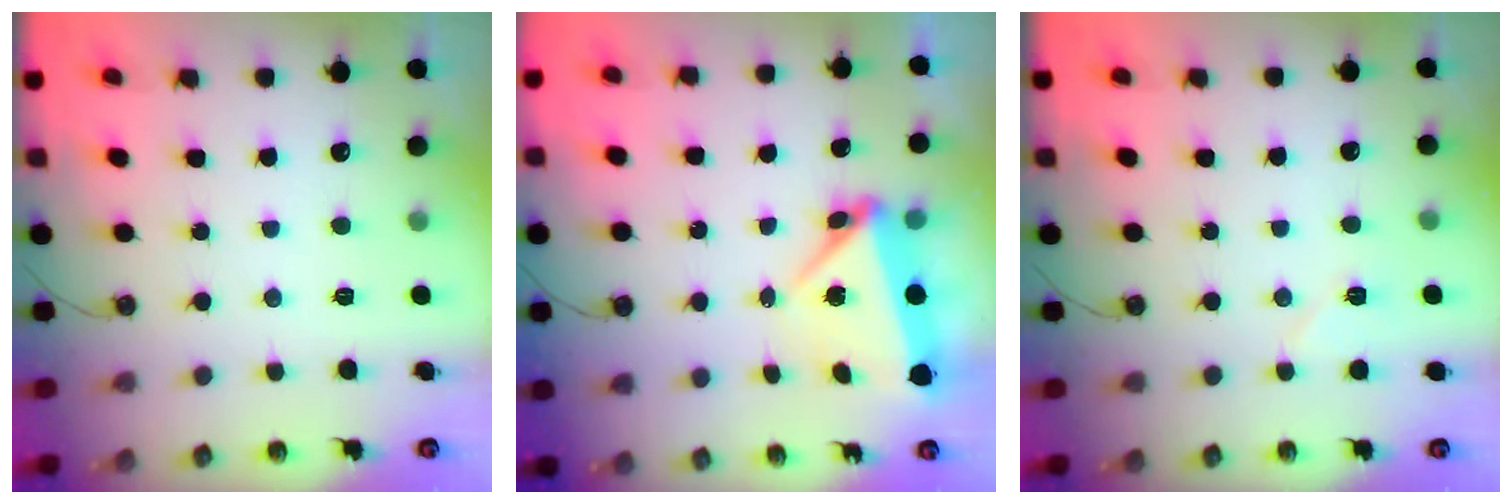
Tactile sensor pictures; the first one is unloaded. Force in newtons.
{"total": 11.3, "press": 7.2, "slide": 8.7}
{"total": 6.7, "press": 6.6, "slide": 1.2}